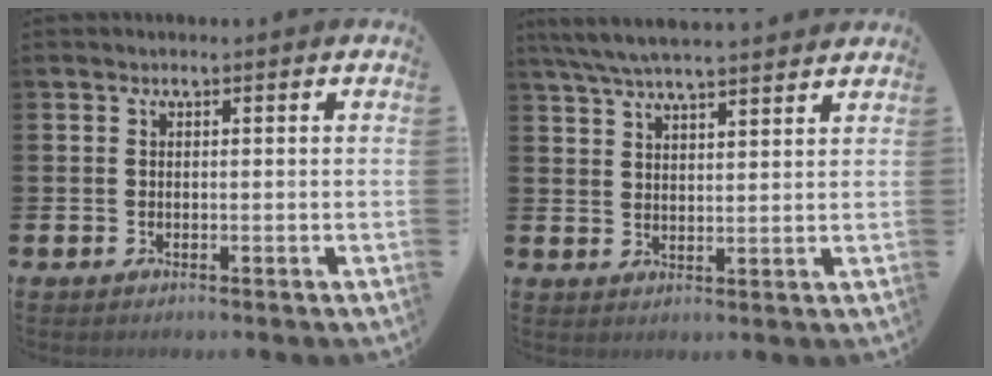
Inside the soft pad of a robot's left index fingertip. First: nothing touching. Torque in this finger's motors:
{"motor_torque": [1.02, -1.12, 0.46, 0.21]}